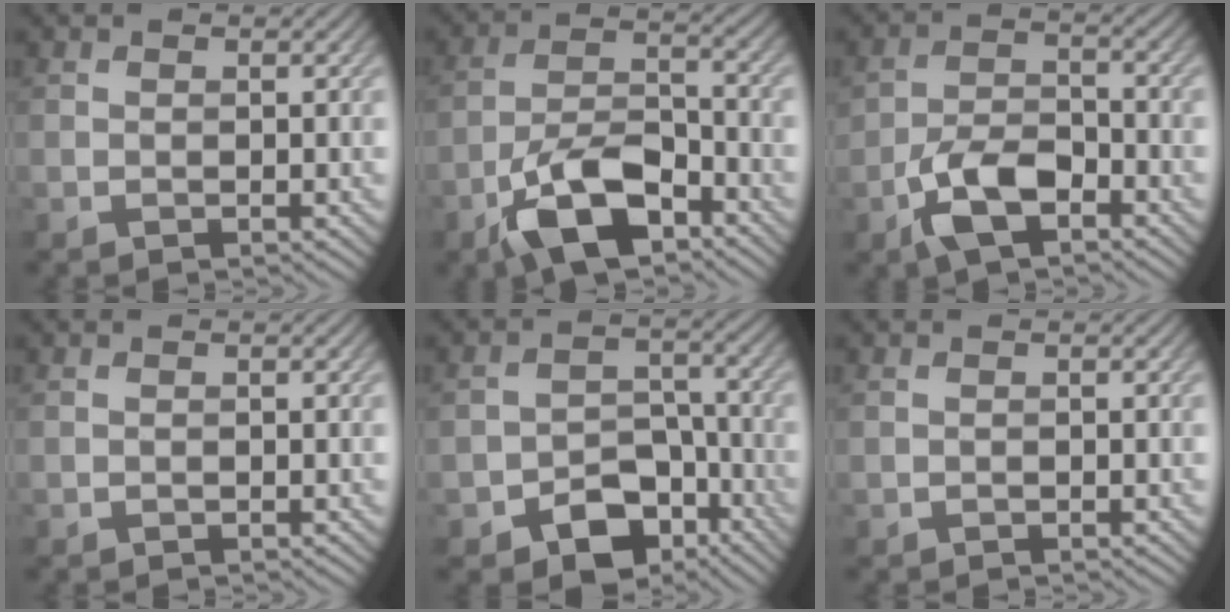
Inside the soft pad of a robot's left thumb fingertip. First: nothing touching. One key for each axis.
{"total": 10.5, "fx": -6.3, "fy": 4.4, "fz": 7.2, "tx": -0.133, "ty": 0.001, "tz": -0.131}
{"total": 6.6, "fx": -3.7, "fy": 3.2, "fz": 4.5, "tx": -0.093, "ty": 0.000, "tz": -0.078}
{"total": 0.0}
{"total": 8.6, "fx": -5.1, "fy": 5.5, "fz": 4.2, "tx": -0.062, "ty": -0.018, "tz": -0.086}
{"total": 0.0}